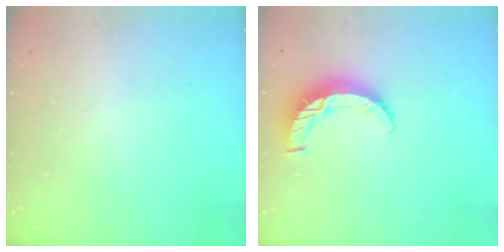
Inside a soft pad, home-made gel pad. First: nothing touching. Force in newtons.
{"total": 9.3, "press": 9.3, "slide": 0.5}